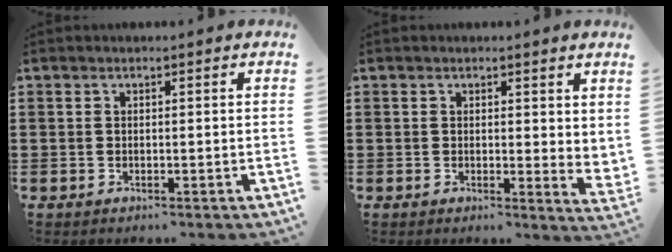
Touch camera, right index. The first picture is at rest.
{"total": 1.6, "force": [1.3, 0.6, 0.7], "torque": [-0.011, 0.001, 0.023]}